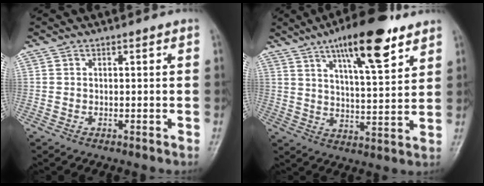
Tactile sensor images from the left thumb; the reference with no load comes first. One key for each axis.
{"total": 15.6, "fx": 9.3, "fy": 4.4, "fz": 11.7, "tx": -0.163, "ty": -0.040, "tz": 0.147}